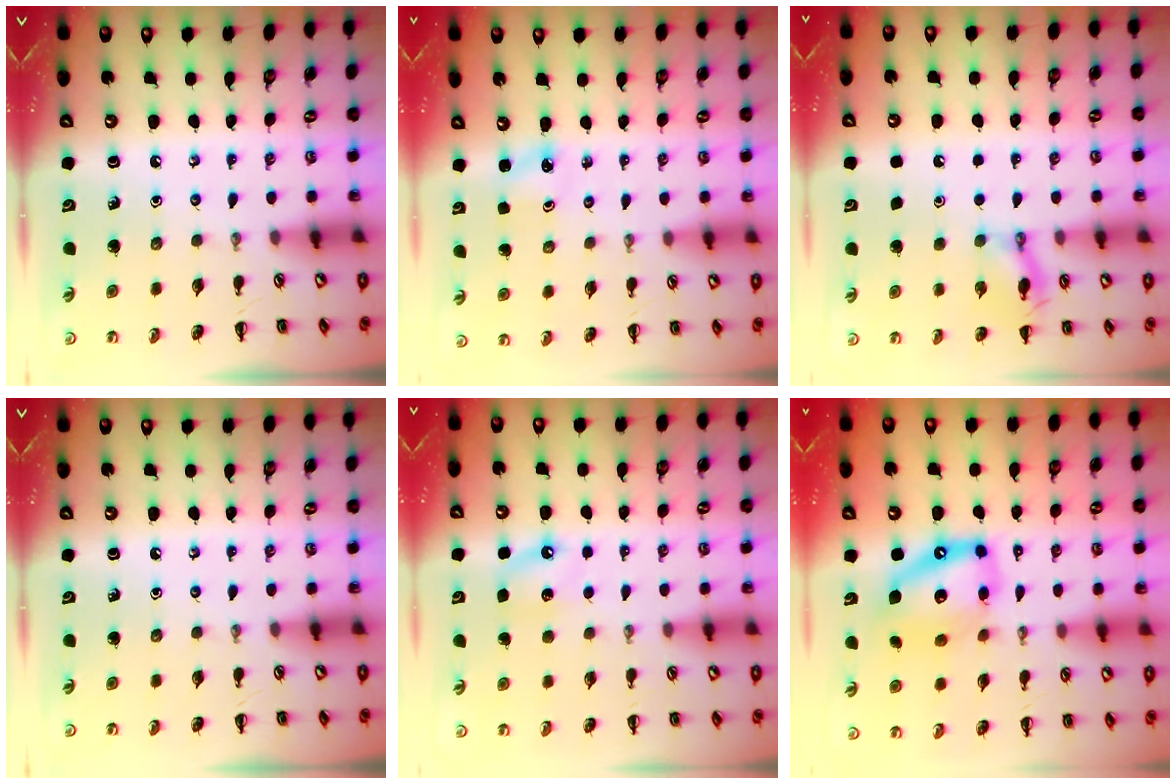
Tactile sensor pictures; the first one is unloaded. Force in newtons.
{"total": 3.1, "press": 2.9, "slide": 1.0}
{"total": 1.6, "press": 1.6, "slide": 0.1}
{"total": 0.0}
{"total": 5.6, "press": 5.3, "slide": 1.8}
{"total": 14.2, "press": 13.9, "slide": 3.2}